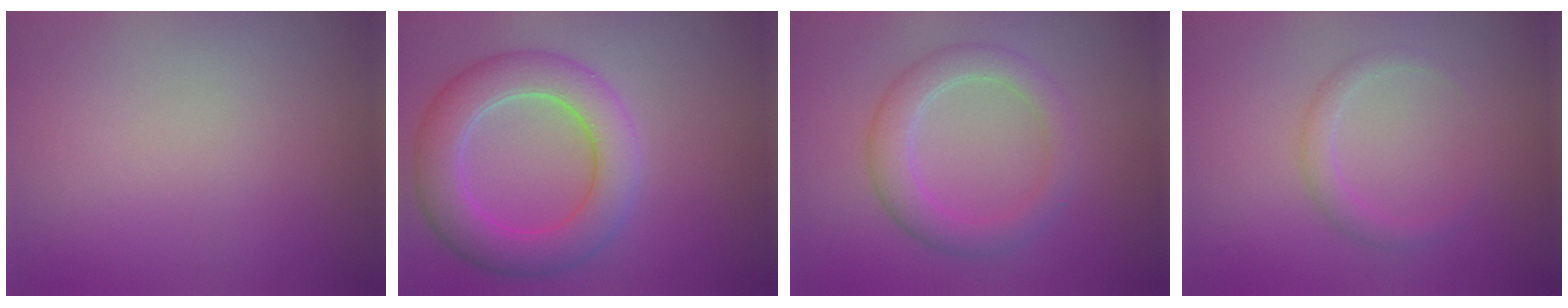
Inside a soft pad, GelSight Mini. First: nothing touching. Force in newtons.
{"total": 6.4, "press": 6.4, "slide": 0.3}
{"total": 3.5, "press": 3.5, "slide": 0.4}
{"total": 1.5, "press": 1.5, "slide": 0.2}